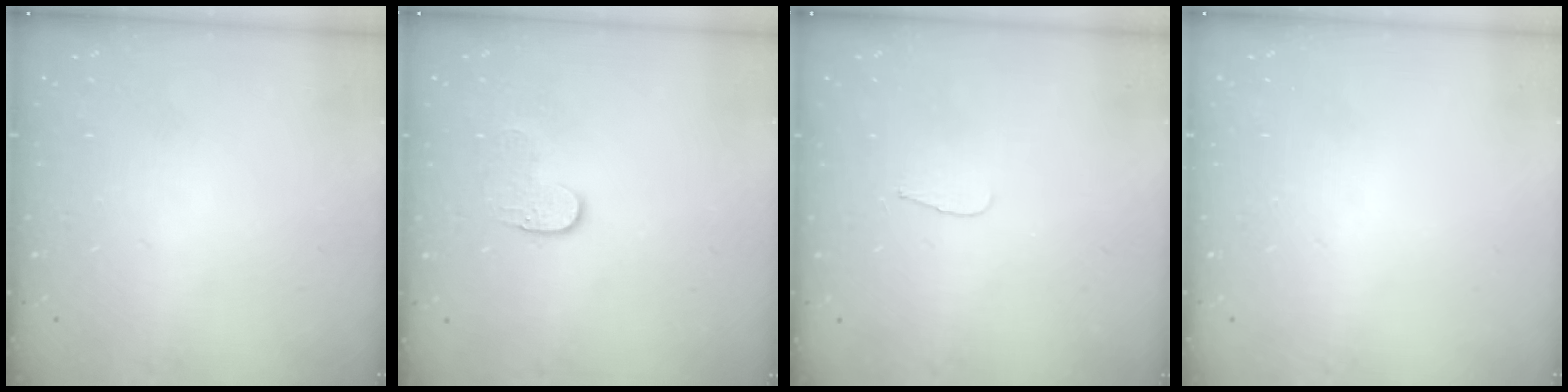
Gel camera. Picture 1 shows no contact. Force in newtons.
{"total": 3.6, "press": 3.6, "slide": 0.3}
{"total": 3.3, "press": 3.3, "slide": 0.4}
{"total": 0.0}